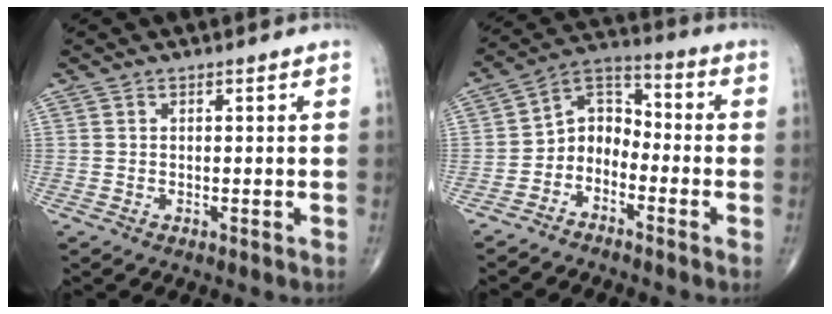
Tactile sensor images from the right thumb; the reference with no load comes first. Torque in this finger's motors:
{"motor_torque": [-0.02, 0.24, 0.42, -0.10, 0.13]}